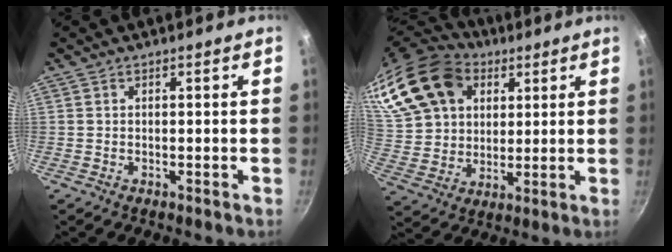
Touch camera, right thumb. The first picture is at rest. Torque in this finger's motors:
{"motor_torque": [-0.89, 2.20, 0.35, -0.19, 0.39]}